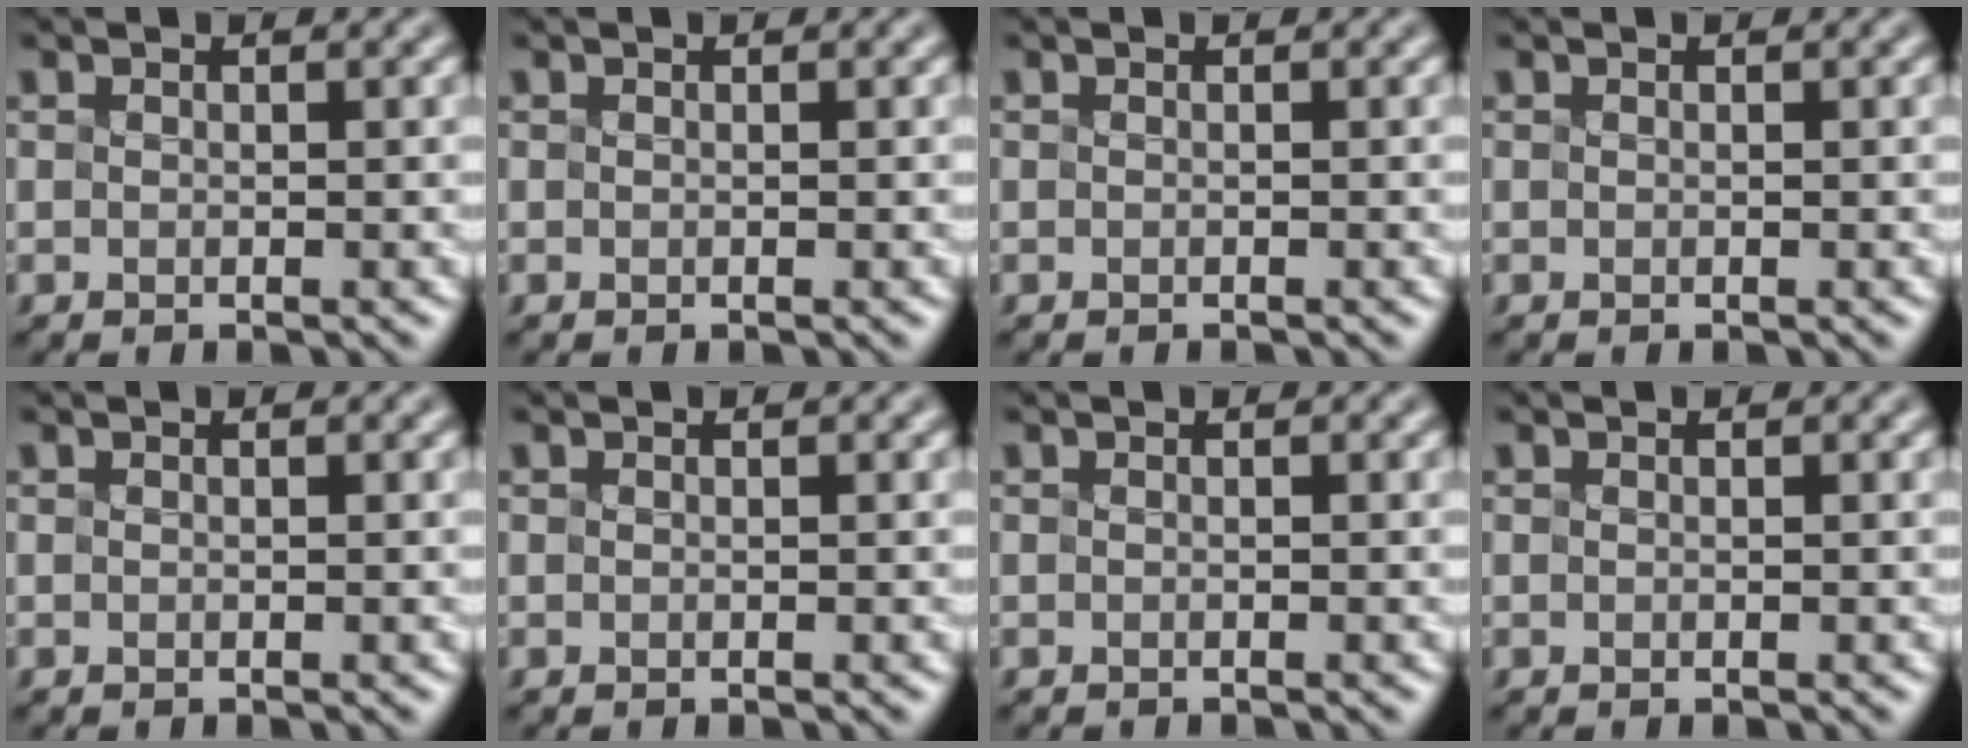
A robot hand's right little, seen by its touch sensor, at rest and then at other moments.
{"total": 0.0}
{"total": 0.5, "force": [-0.5, 0.0, 0.1], "torque": [0.001, 0.001, -0.008]}
{"total": 0.0}
{"total": 0.0}
{"total": 0.0}
{"total": 0.5, "force": [-0.5, 0.0, 0.0], "torque": [0.003, -0.002, -0.009]}
{"total": 0.0}